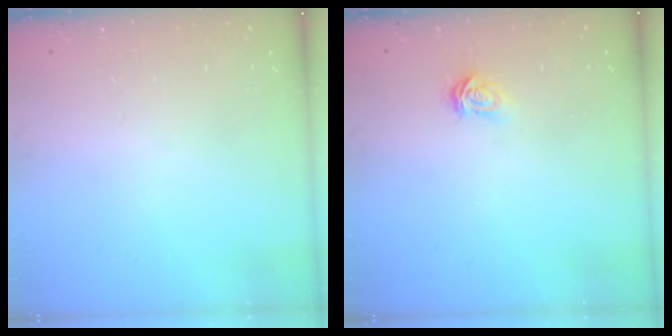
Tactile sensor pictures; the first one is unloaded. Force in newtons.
{"total": 2.8, "press": 2.7, "slide": 0.3}